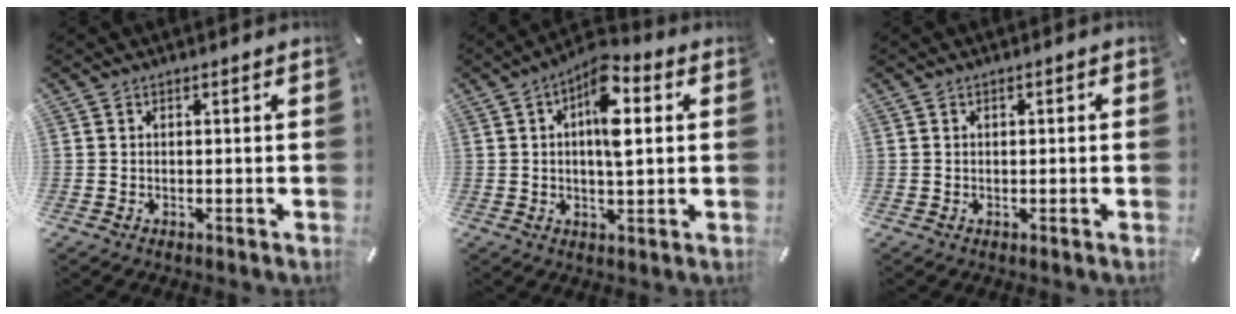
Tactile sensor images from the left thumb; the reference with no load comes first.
{"total": 9.7, "force": [2.7, 4.0, 8.4], "torque": [-0.137, -0.009, 0.039]}
{"total": 0.6, "force": [-0.1, 0.5, 0.4], "torque": [-0.007, 0.003, -0.003]}